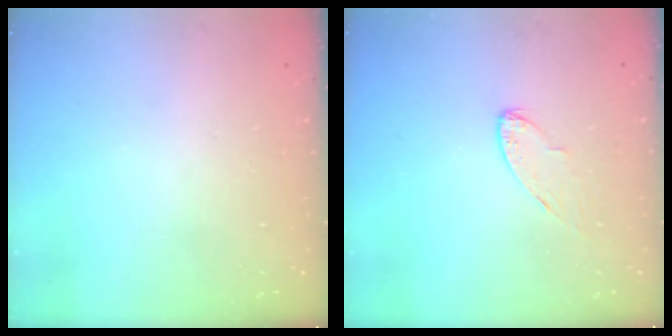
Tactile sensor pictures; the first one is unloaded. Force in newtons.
{"total": 4.1, "press": 4.0, "slide": 0.5}